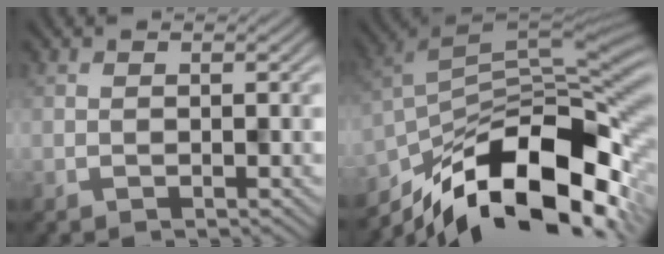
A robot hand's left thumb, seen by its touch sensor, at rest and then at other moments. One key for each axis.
{"total": 16.1, "fx": -9.4, "fy": 6.4, "fz": 11.4, "tx": -0.214, "ty": -0.007, "tz": -0.169}